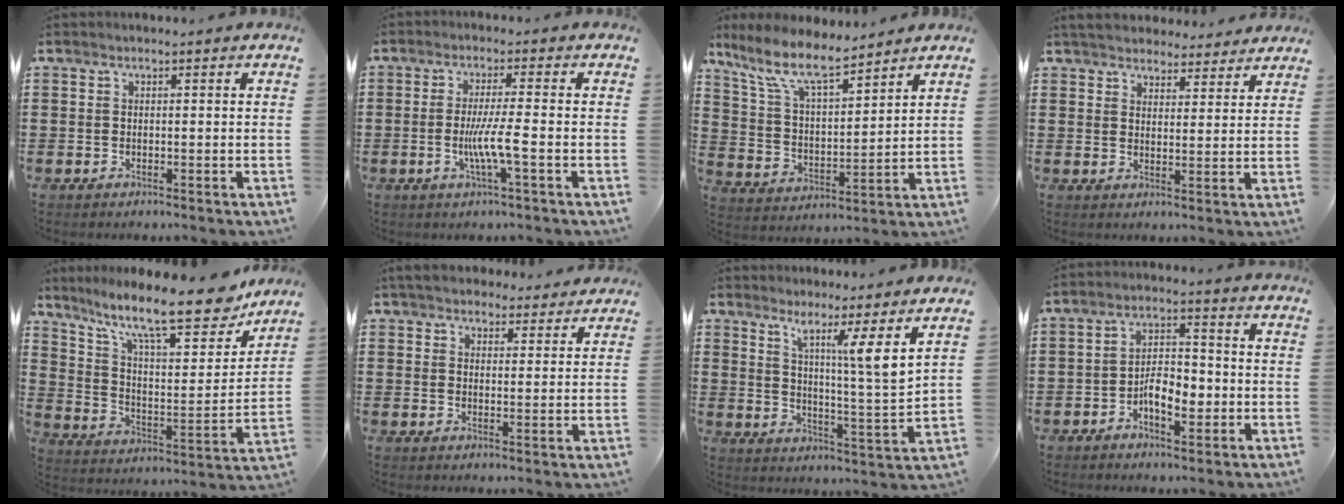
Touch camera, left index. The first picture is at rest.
{"total": 5.4, "force": [-1.5, -0.1, 5.2], "torque": [-0.105, -0.011, -0.034]}
{"total": 9.2, "force": [7.5, 2.0, 4.9], "torque": [-0.124, -0.029, 0.132]}
{"total": 4.2, "force": [4.1, 0.8, 0.2], "torque": [-0.021, -0.014, 0.075]}
{"total": 15.7, "force": [12.6, 2.9, 9.0], "torque": [-0.175, -0.079, 0.210]}
{"total": 4.2, "force": [4.1, 1.0, 0.5], "torque": [-0.024, -0.009, 0.075]}
{"total": 8.2, "force": [5.9, -1.4, 5.5], "torque": [-0.099, -0.046, 0.092]}
{"total": 5.4, "force": [-2.2, 2.7, 4.1], "torque": [-0.066, 0.006, -0.042]}